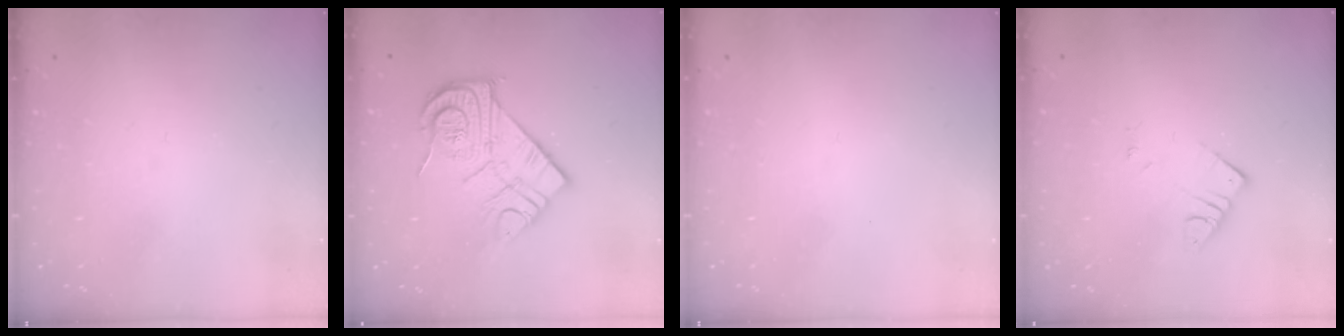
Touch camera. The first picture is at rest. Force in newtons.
{"total": 16.1, "press": 16.0, "slide": 1.1}
{"total": 1.7, "press": 1.7, "slide": 0.1}
{"total": 3.4, "press": 3.4, "slide": 0.5}